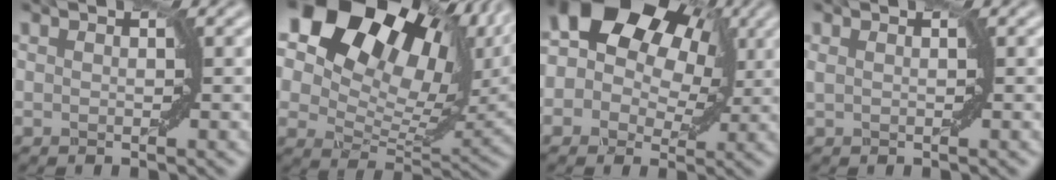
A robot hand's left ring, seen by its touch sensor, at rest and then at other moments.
{"total": 18.6, "force": [9.2, 11.9, 11.0], "torque": [-0.188, 0.045, 0.159]}
{"total": 14.3, "force": [5.4, 10.3, 8.3], "torque": [-0.121, 0.062, 0.052]}
{"total": 0.5, "force": [0.3, 0.1, 0.4], "torque": [-0.011, 0.003, 0.005]}